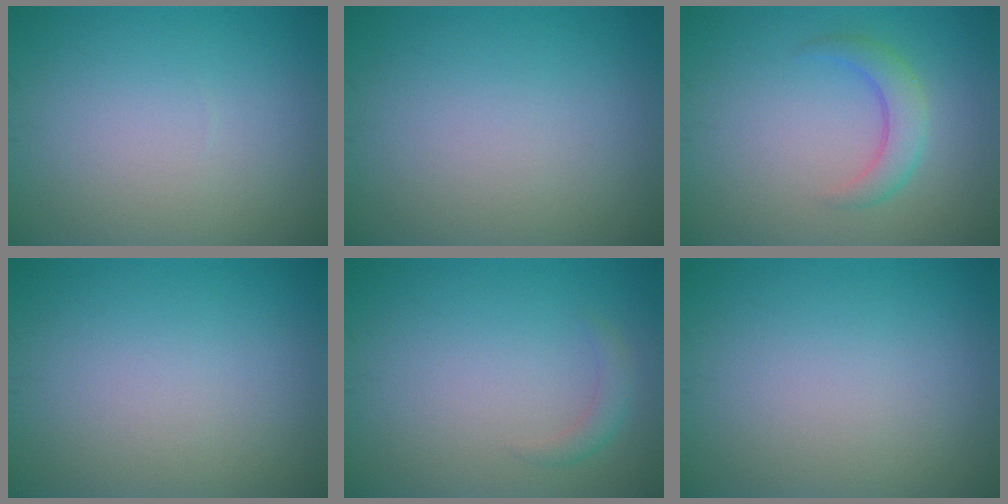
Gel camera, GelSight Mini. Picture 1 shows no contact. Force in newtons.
{"total": 0.0}
{"total": 2.8, "press": 2.7, "slide": 0.2}
{"total": 0.0}
{"total": 1.3, "press": 1.3, "slide": 0.1}
{"total": 0.0}